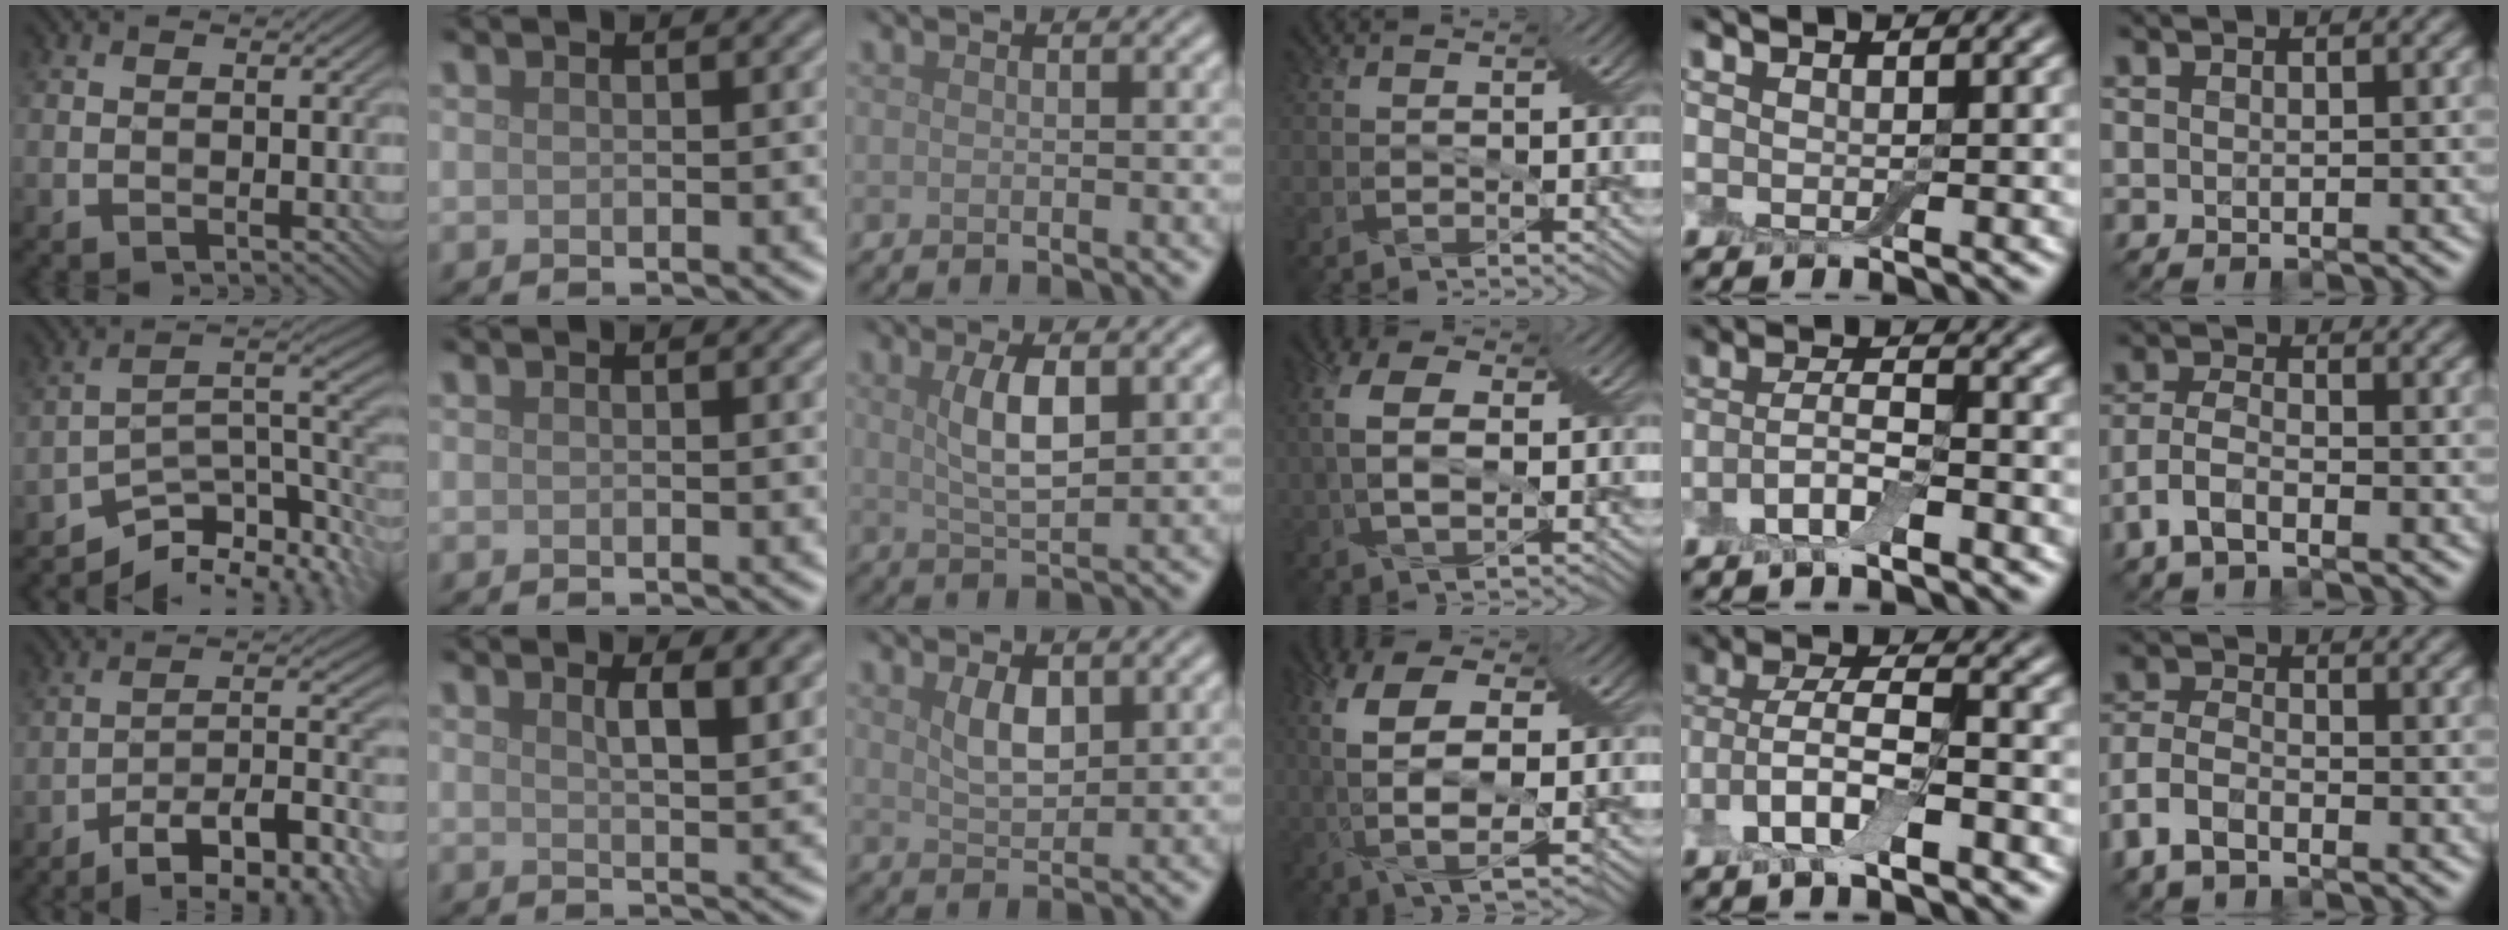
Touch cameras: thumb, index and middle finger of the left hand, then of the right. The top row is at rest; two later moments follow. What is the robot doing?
{"motion": "wrap", "object": "bandage"}